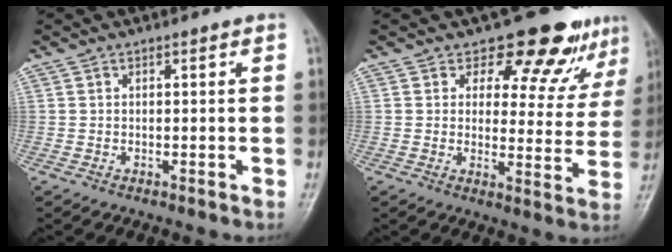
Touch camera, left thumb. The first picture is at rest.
{"total": 11.9, "force": [9.6, 5.7, 4.1], "torque": [-0.003, -0.066, 0.106]}